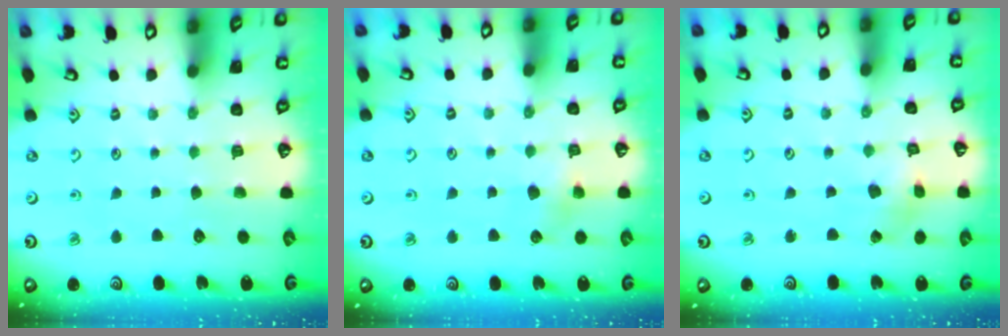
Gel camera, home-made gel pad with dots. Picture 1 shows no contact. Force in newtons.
{"total": 4.6, "press": 4.6, "slide": 0.5}
{"total": 2.2, "press": 2.2, "slide": 0.4}